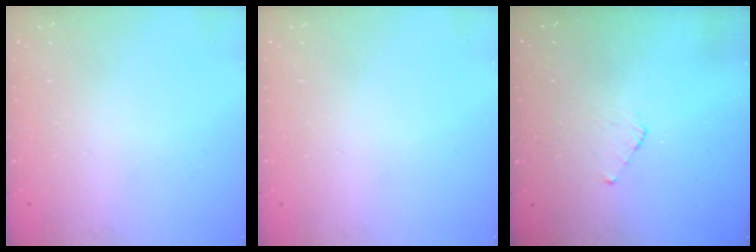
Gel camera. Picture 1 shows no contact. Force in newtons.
{"total": 0.0}
{"total": 3.9, "press": 3.9, "slide": 0.4}